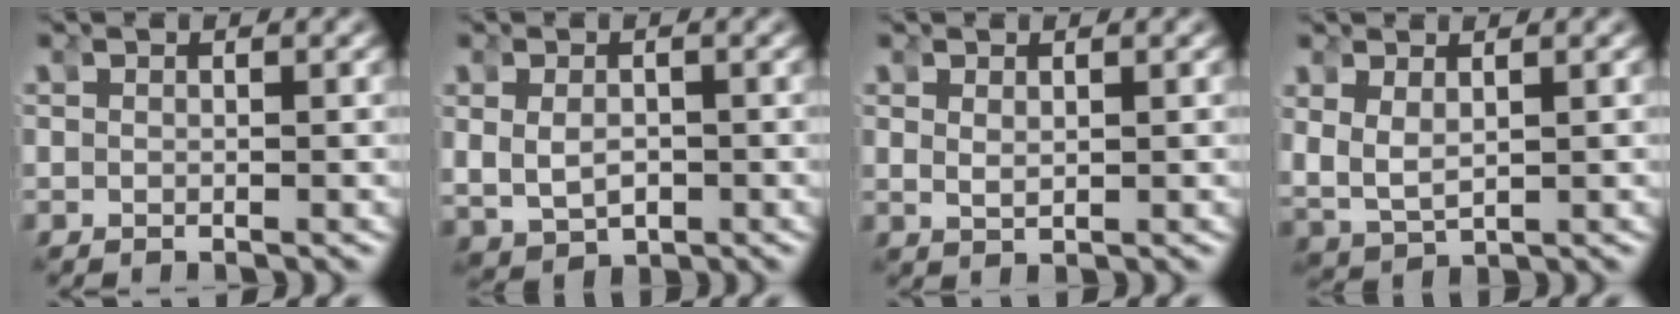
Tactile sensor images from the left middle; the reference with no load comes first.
{"total": 2.9, "force": [-0.1, 2.9, 0.1], "torque": [-0.022, -0.014, 0.005]}
{"total": 1.8, "force": [1.3, -1.2, -0.1], "torque": [0.004, 0.007, 0.026]}
{"total": 3.1, "force": [1.3, 2.8, 0.6], "torque": [-0.055, -0.006, 0.026]}